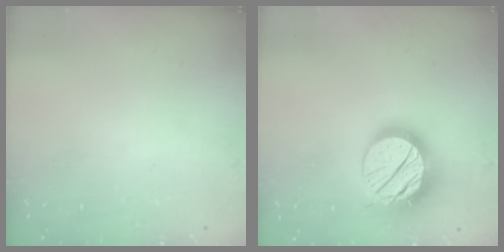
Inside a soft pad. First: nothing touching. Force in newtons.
{"total": 19.0, "press": 18.9, "slide": 1.5}